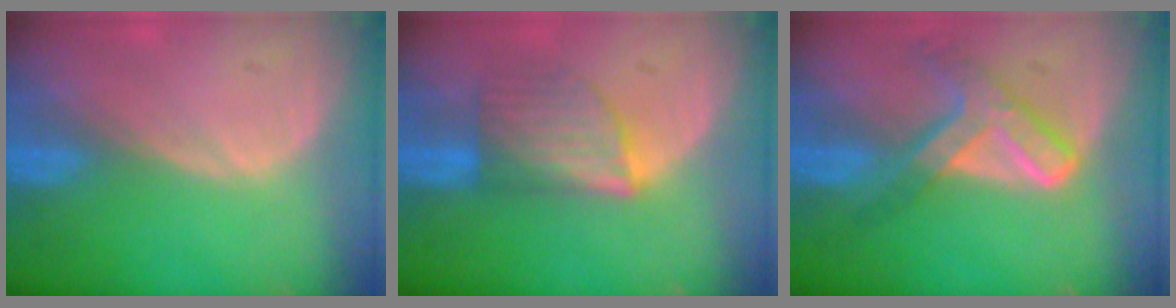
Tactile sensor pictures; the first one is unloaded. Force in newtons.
{"total": 6.0, "press": 6.0, "slide": 0.7}
{"total": 7.3, "press": 6.1, "slide": 4.0}